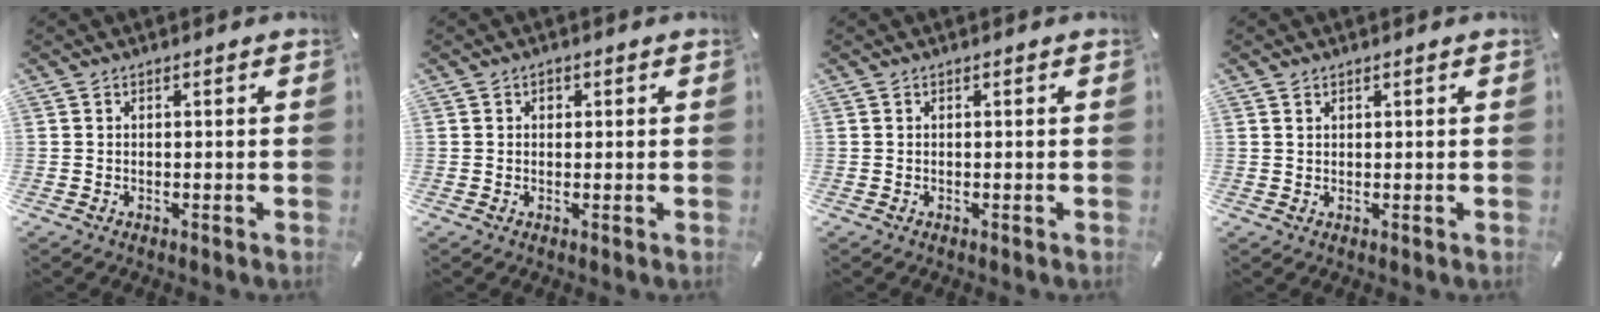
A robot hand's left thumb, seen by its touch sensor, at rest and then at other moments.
{"total": 1.1, "force": [0.2, 1.0, 0.4], "torque": [-0.002, 0.002, 0.001]}
{"total": 0.0}
{"total": 0.9, "force": [0.6, 0.6, 0.3], "torque": [-0.006, 0.000, 0.013]}